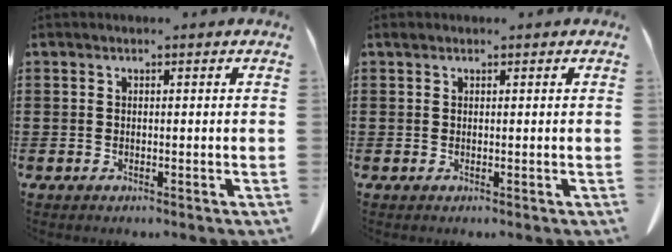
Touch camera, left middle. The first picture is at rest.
{"total": 0.5, "force": [0.4, 0.3, 0.1], "torque": [-0.005, 0.003, 0.007]}